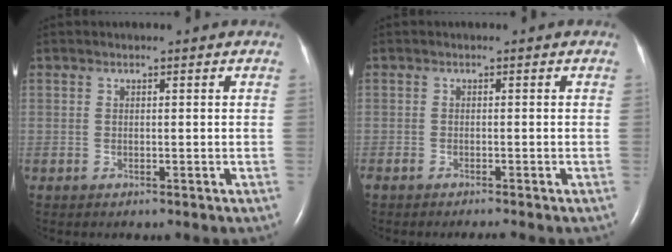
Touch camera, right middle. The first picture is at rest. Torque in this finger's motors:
{"motor_torque": [-0.02, 0.02, 0.01, 0.01]}